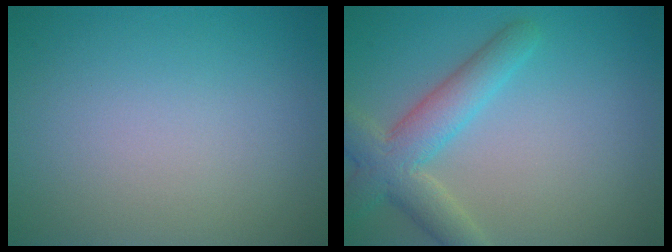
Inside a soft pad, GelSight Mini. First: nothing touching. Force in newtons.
{"total": 4.9, "press": 4.9, "slide": 0.4}